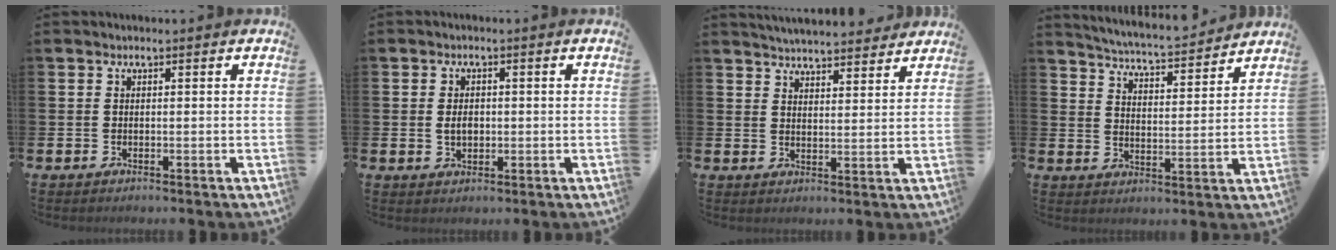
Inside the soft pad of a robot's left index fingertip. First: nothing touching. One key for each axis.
{"total": 2.3, "fx": 0.1, "fy": 1.6, "fz": 1.7, "tx": -0.009, "ty": -0.003, "tz": -0.004}
{"total": 4.9, "fx": 4.9, "fy": 0.5, "fz": 0.2, "tx": -0.017, "ty": -0.027, "tz": 0.088}
{"total": 5.5, "fx": 5.4, "fy": 0.0, "fz": 0.7, "tx": -0.043, "ty": -0.042, "tz": 0.094}